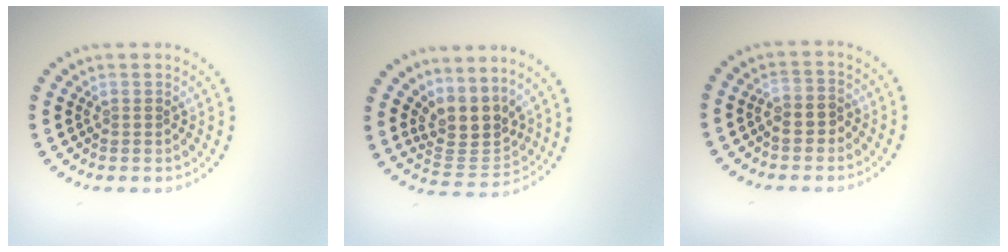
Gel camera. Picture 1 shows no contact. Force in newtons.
{"total": 3.8, "press": 3.0, "slide": 2.4}
{"total": 1.5, "press": 1.3, "slide": 0.6}